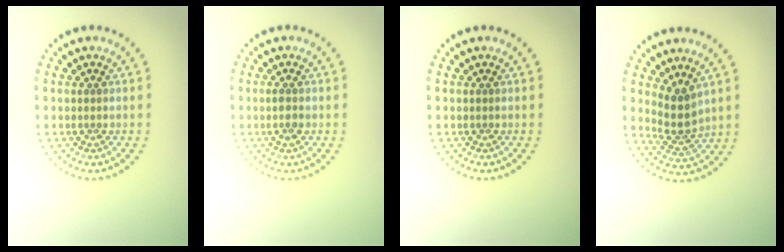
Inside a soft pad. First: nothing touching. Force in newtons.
{"total": 1.2, "press": 1.2, "slide": 0.2}
{"total": 0.0}
{"total": 3.0, "press": 2.2, "slide": 1.9}